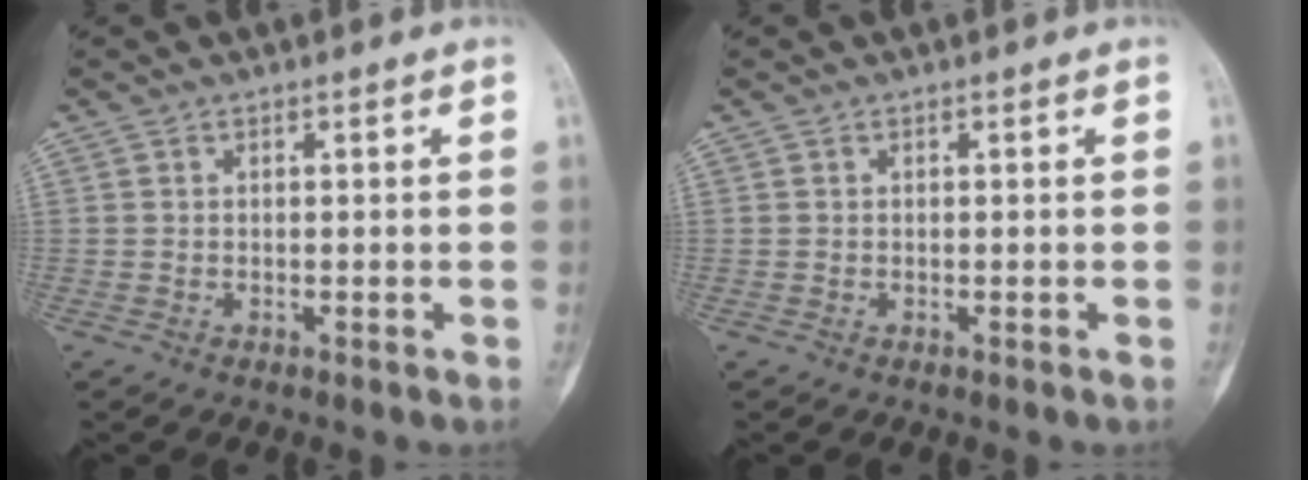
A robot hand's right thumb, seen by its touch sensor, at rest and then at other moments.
{"total": 0.0}